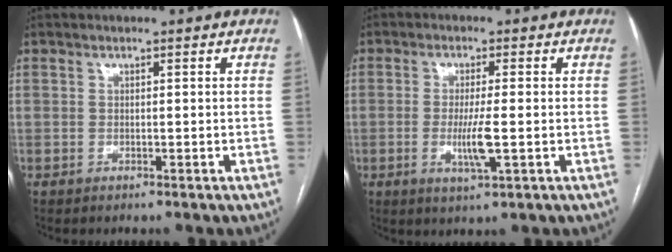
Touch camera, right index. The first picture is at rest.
{"total": 5.1, "force": [-1.0, 0.2, 5.0], "torque": [-0.101, -0.013, -0.017]}